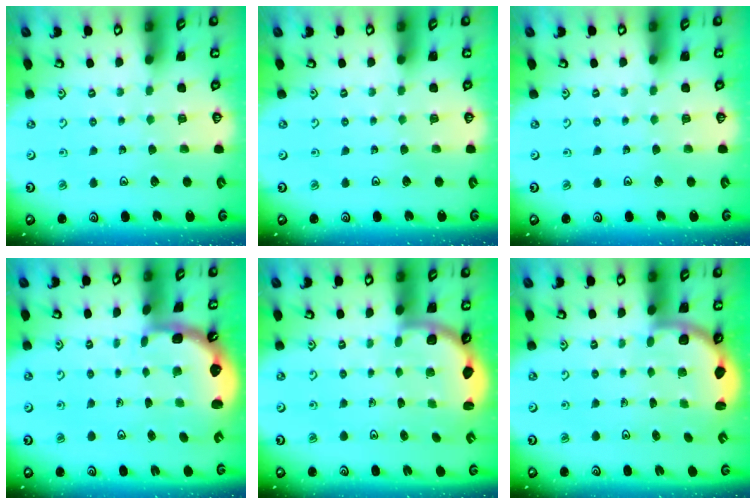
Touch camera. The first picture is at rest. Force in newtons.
{"total": 0.0}
{"total": 0.0}
{"total": 2.4, "press": 1.7, "slide": 1.8}
{"total": 3.3, "press": 2.9, "slide": 1.5}
{"total": 3.3, "press": 2.9, "slide": 1.5}